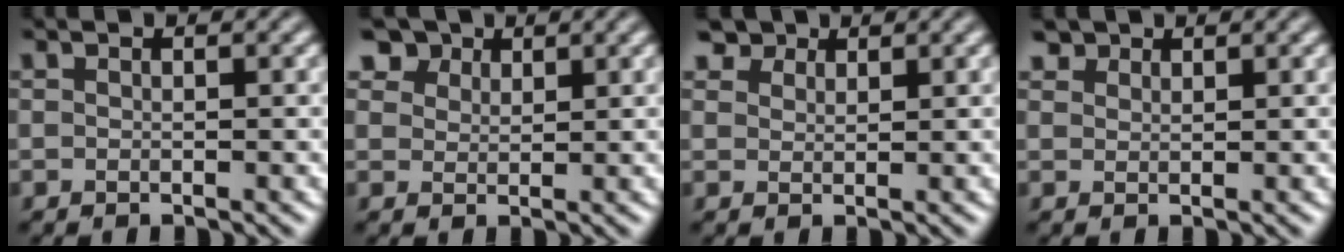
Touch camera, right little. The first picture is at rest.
{"total": 5.4, "force": [3.9, 3.2, 2.0], "torque": [-0.062, 0.003, 0.067]}
{"total": 3.4, "force": [2.7, 1.8, 1.0], "torque": [-0.030, -0.009, 0.055]}
{"total": 1.8, "force": [1.6, 1.0, 0.3], "torque": [-0.011, -0.001, 0.033]}